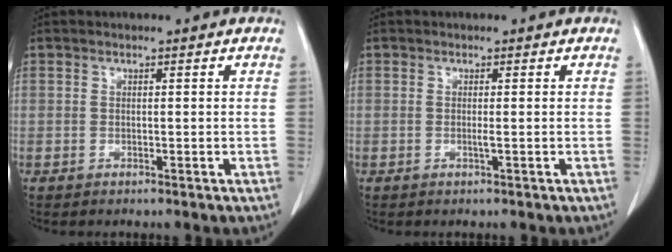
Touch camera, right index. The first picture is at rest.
{"total": 0.6, "force": [-0.1, -0.2, 0.6], "torque": [-0.011, -0.001, -0.002]}